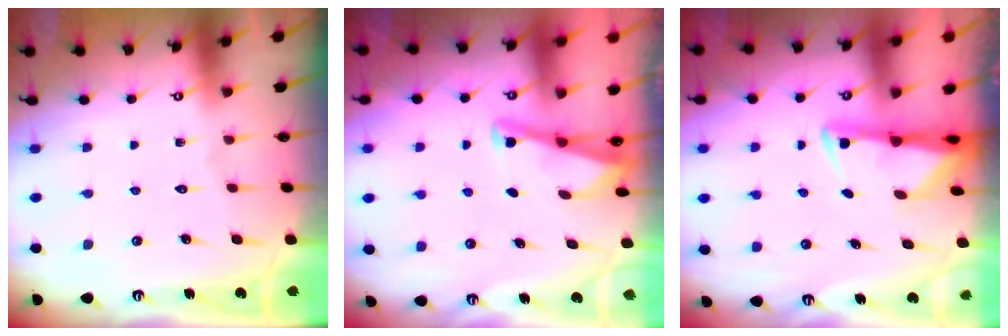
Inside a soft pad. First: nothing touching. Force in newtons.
{"total": 2.8, "press": 2.8, "slide": 0.4}
{"total": 3.0, "press": 3.0, "slide": 0.6}